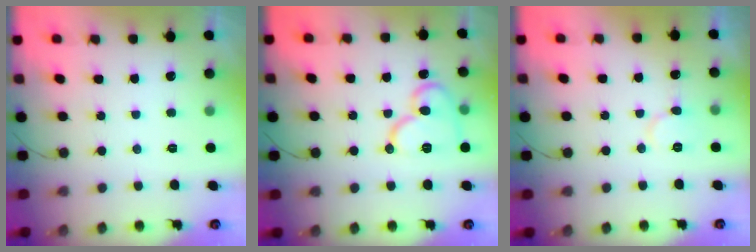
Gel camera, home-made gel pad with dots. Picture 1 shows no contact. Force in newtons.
{"total": 13.6, "press": 13.5, "slide": 1.7}
{"total": 6.2, "press": 6.2, "slide": 0.1}